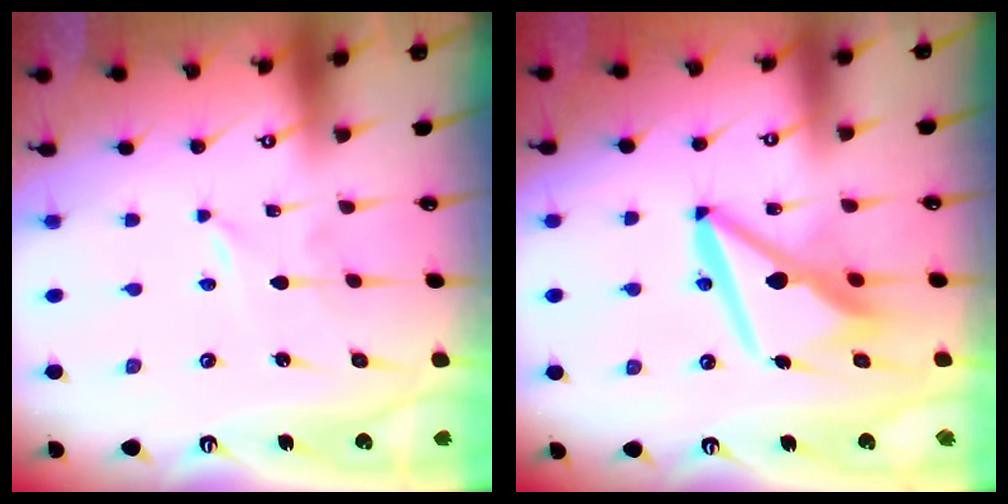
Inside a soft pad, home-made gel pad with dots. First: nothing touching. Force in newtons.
{"total": 11.8, "press": 11.7, "slide": 1.7}